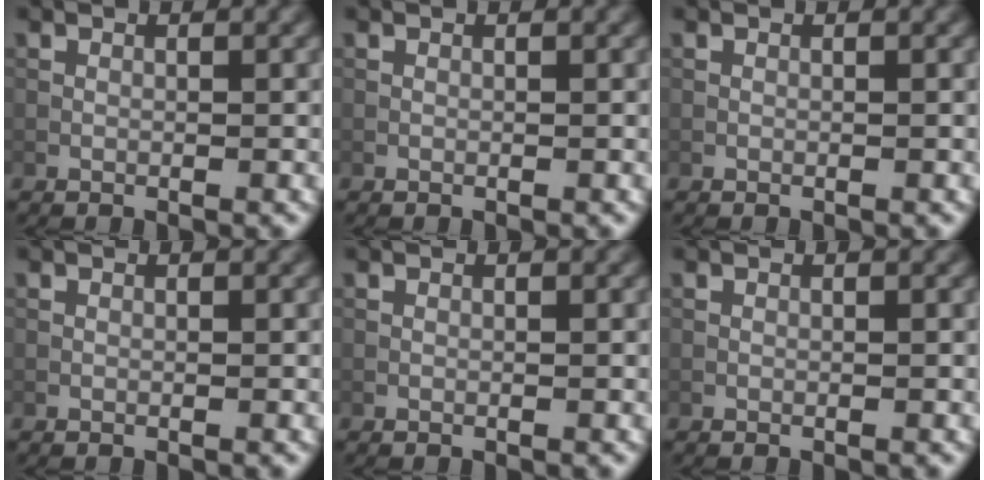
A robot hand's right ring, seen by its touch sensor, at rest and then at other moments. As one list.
[{"total": 0.0}, {"total": 0.0}, {"total": 0.0}, {"total": 0.0}, {"total": 0.0}]